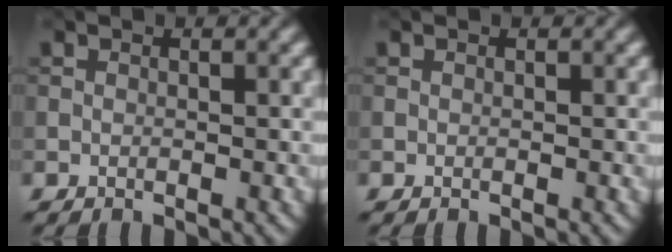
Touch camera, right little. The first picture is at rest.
{"total": 0.0}